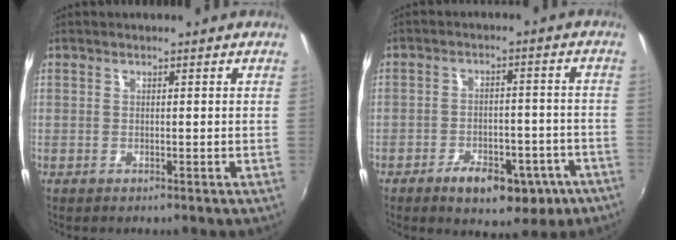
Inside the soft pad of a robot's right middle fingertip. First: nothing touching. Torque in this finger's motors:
{"motor_torque": [-0.22, -0.20, -0.04, -0.01]}